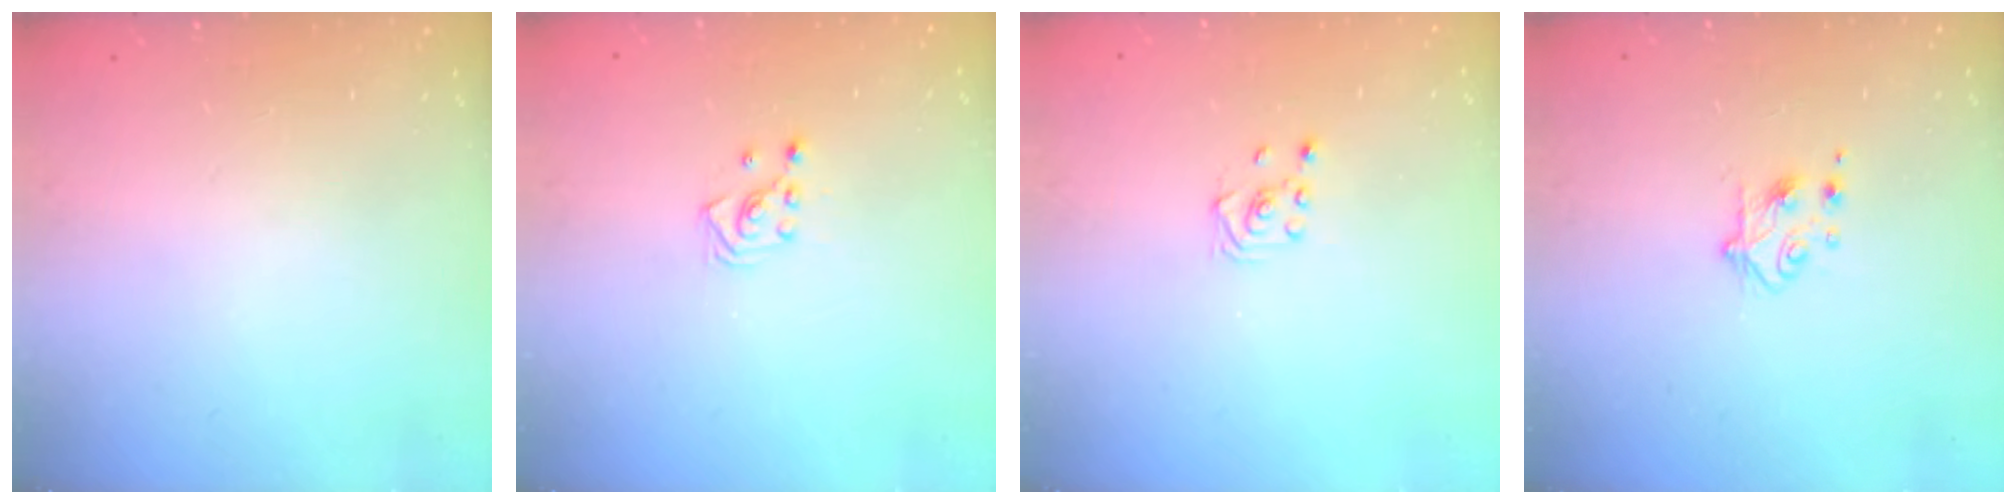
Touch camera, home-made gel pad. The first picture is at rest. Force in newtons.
{"total": 3.2, "press": 3.2, "slide": 0.4}
{"total": 1.6, "press": 1.4, "slide": 0.9}
{"total": 4.9, "press": 4.9, "slide": 0.7}